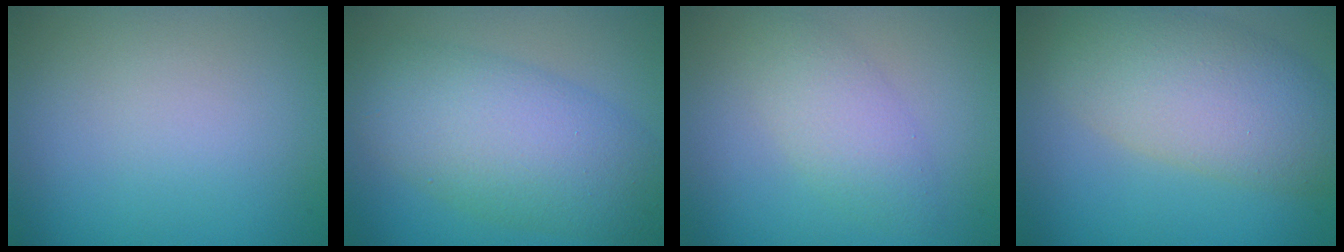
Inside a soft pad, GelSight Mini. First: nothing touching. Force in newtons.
{"total": 8.4, "press": 8.4, "slide": 0.4}
{"total": 3.1, "press": 3.1, "slide": 0.0}
{"total": 7.9, "press": 7.9, "slide": 0.3}